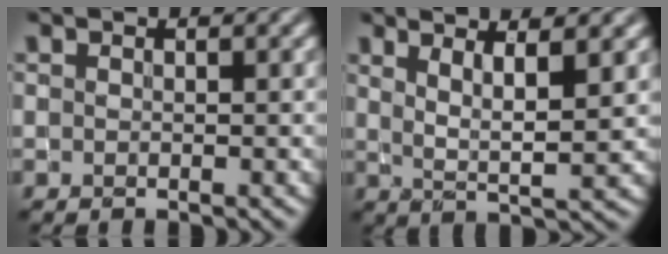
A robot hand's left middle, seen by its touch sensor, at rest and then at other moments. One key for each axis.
{"total": 4.5, "fx": 2.1, "fy": 0.8, "fz": 3.9, "tx": -0.068, "ty": -0.007, "tz": 0.039}